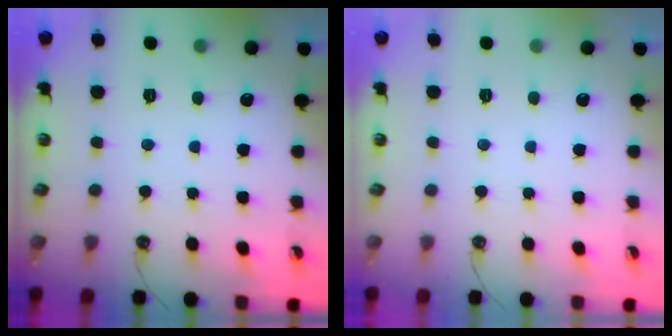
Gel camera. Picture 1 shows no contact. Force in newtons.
{"total": 0.0}